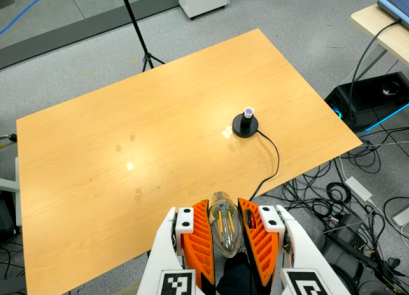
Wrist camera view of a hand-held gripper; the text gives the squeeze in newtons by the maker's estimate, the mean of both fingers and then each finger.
{"total": 18.4, "left": 19.2, "right": 17.7}